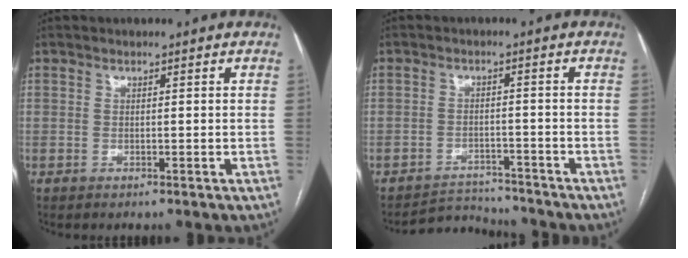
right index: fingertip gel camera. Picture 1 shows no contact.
{"total": 5.1, "force": [-4.9, 0.7, -1.1], "torque": [0.021, 0.007, -0.078]}